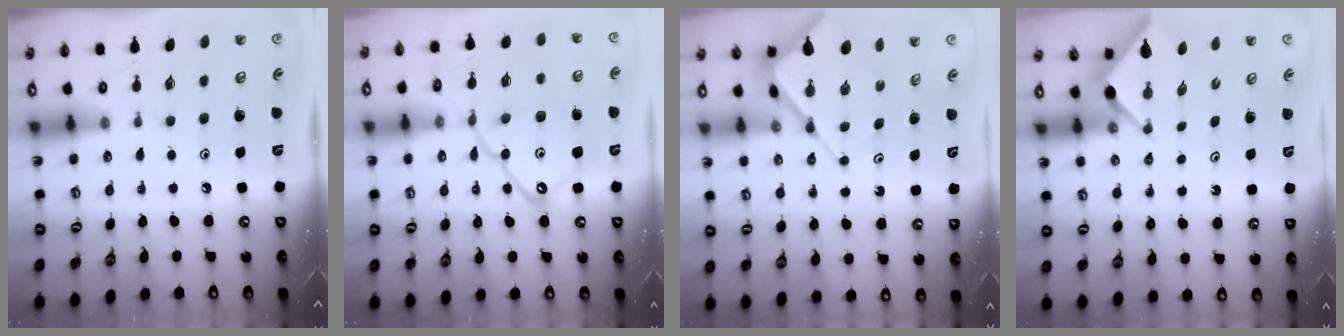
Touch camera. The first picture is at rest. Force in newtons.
{"total": 16.0, "press": 15.9, "slide": 1.6}
{"total": 8.0, "press": 7.9, "slide": 0.9}
{"total": 2.4, "press": 2.4, "slide": 0.3}